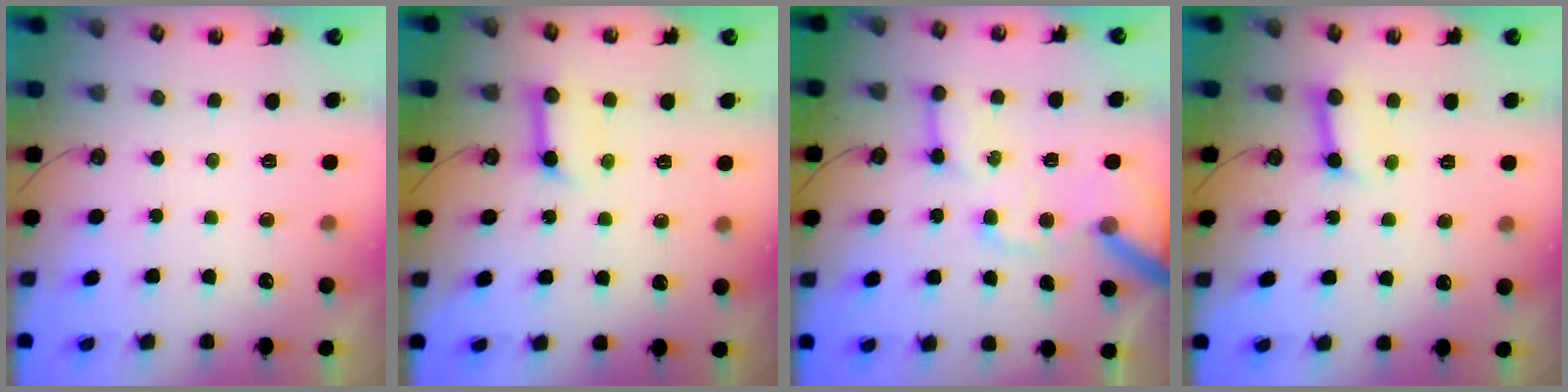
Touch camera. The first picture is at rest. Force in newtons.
{"total": 9.2, "press": 9.1, "slide": 1.2}
{"total": 14.4, "press": 14.3, "slide": 1.9}
{"total": 5.5, "press": 5.5, "slide": 0.8}